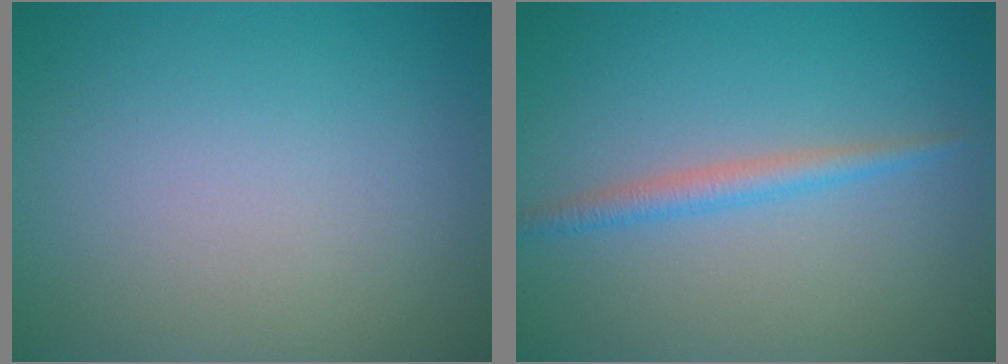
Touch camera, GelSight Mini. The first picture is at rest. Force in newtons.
{"total": 1.9, "press": 1.9, "slide": 0.0}